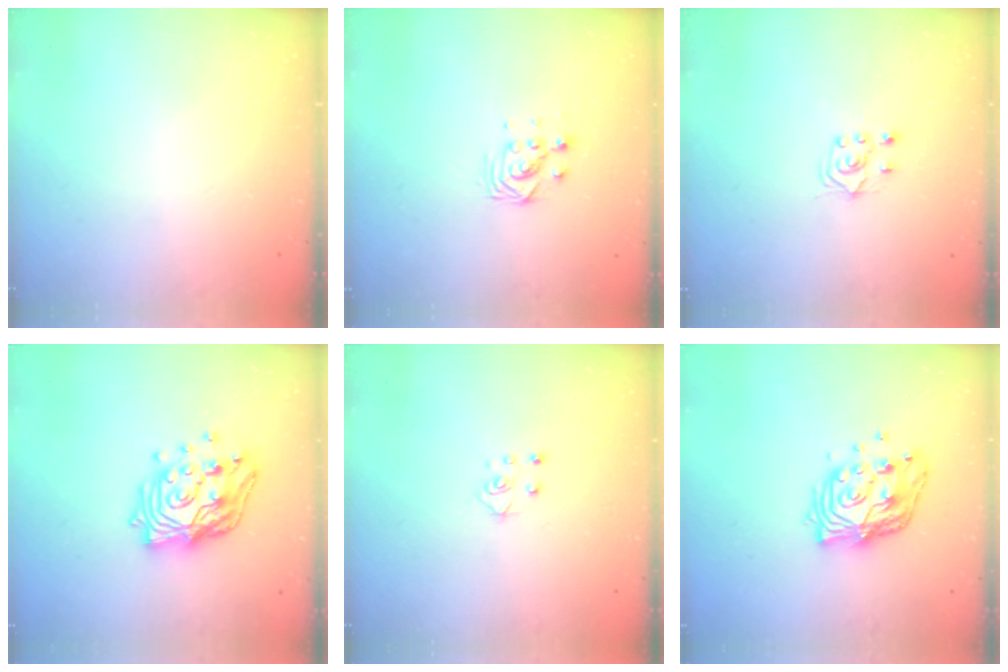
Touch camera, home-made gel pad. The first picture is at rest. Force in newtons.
{"total": 3.7, "press": 3.7, "slide": 0.1}
{"total": 6.1, "press": 6.1, "slide": 0.8}
{"total": 17.3, "press": 16.6, "slide": 4.8}
{"total": 4.6, "press": 4.6, "slide": 0.4}
{"total": 12.5, "press": 12.5, "slide": 1.1}